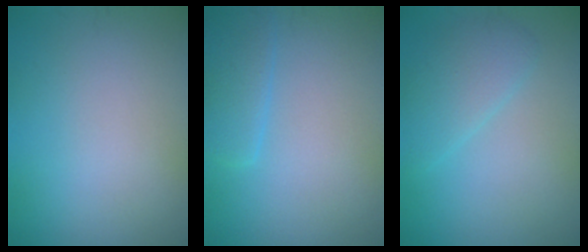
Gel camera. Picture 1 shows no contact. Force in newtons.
{"total": 2.5, "press": 2.5, "slide": 0.3}
{"total": 2.7, "press": 2.7, "slide": 0.1}